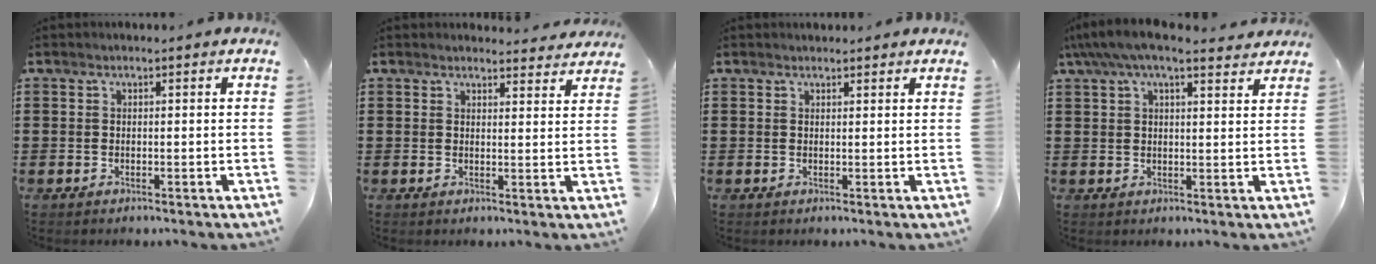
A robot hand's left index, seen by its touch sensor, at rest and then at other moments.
{"total": 2.6, "force": [2.6, 0.4, 0.3], "torque": [-0.006, -0.008, 0.047]}
{"total": 1.1, "force": [1.1, 0.2, 0.1], "torque": [-0.004, 0.002, 0.021]}
{"total": 6.0, "force": [4.7, 1.5, 3.4], "torque": [-0.078, -0.005, 0.084]}